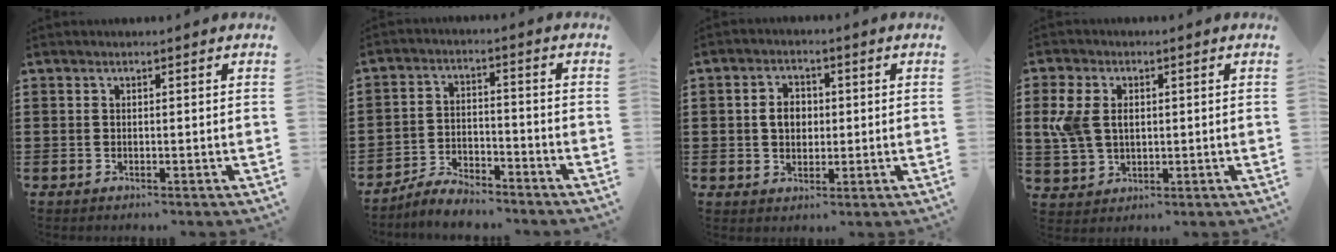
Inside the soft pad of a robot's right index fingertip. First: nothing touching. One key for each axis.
{"total": 4.8, "fx": -4.7, "fy": 1.0, "fz": 0.8, "tx": -0.022, "ty": 0.010, "tz": -0.094}
{"total": 3.7, "fx": 0.0, "fy": 2.8, "fz": 2.4, "tx": -0.054, "ty": 0.011, "tz": -0.004}
{"total": 5.8, "fx": 1.0, "fy": 4.2, "fz": 3.9, "tx": -0.115, "ty": 0.003, "tz": 0.009}